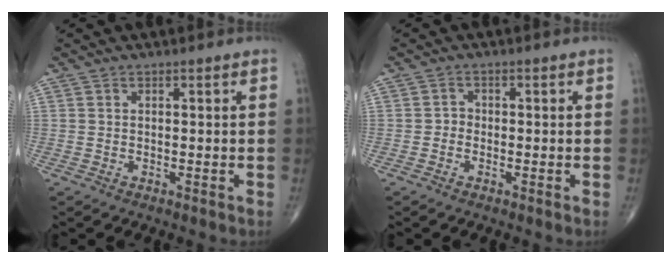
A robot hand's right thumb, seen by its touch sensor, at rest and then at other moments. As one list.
[{"total": 1.2, "force": [-0.5, 1.0, 0.4], "torque": [0.005, 0.006, -0.015]}]